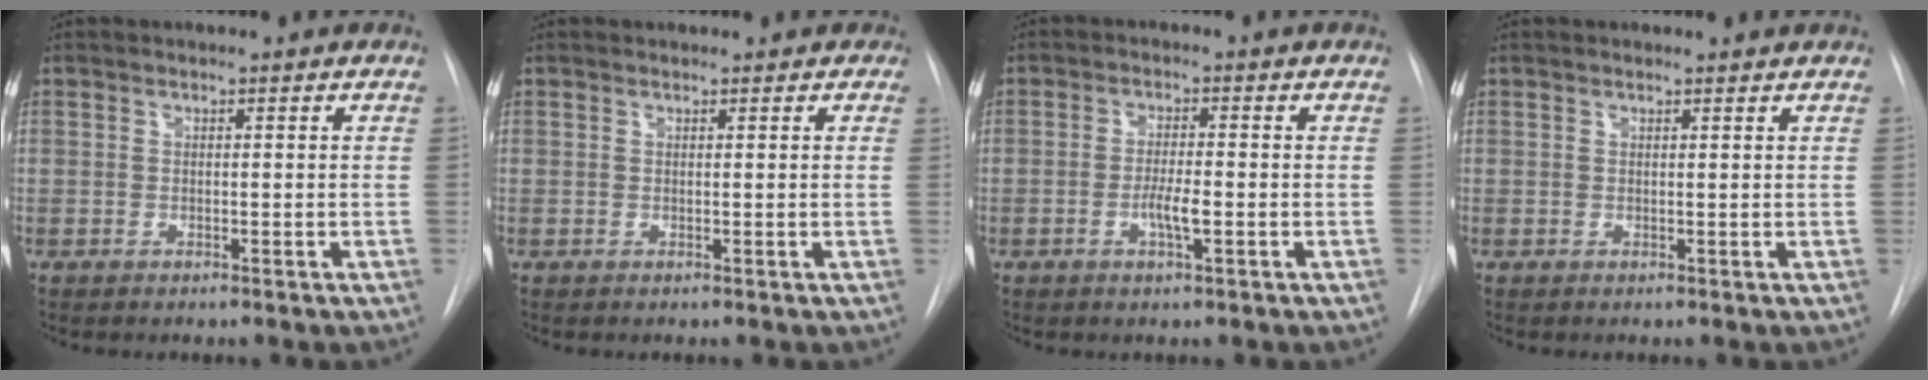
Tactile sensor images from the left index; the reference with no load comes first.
{"total": 0.7, "force": [0.3, 0.6, 0.0], "torque": [0.007, 0.004, -0.002]}
{"total": 3.6, "force": [-1.5, 0.4, 3.2], "torque": [-0.061, -0.006, -0.026]}
{"total": 0.6, "force": [0.5, 0.0, 0.1], "torque": [-0.010, 0.000, 0.006]}